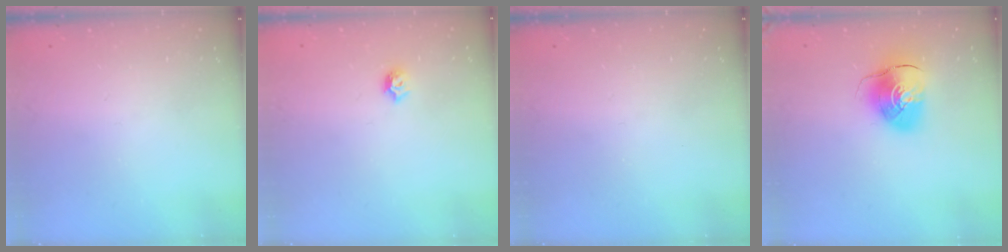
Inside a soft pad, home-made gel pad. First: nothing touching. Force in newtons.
{"total": 4.7, "press": 4.7, "slide": 0.7}
{"total": 0.0}
{"total": 11.3, "press": 11.2, "slide": 1.4}